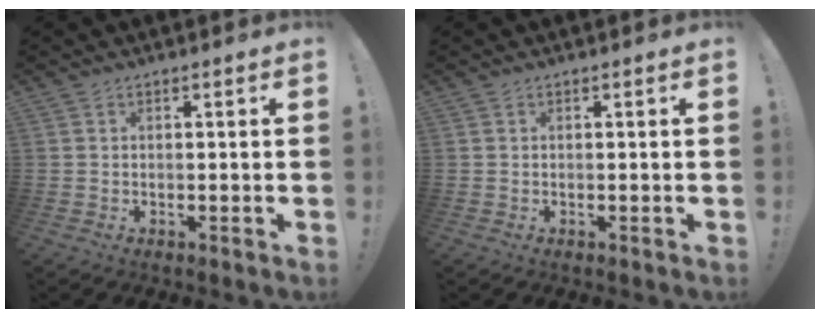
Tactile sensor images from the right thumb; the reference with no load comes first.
{"total": 0.0}